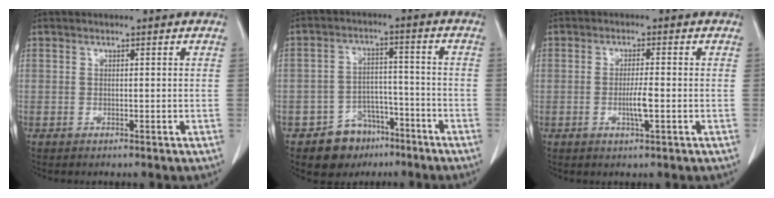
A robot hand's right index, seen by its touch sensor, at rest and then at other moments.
{"total": 7.6, "force": [-5.0, 5.5, 1.7], "torque": [-0.022, 0.016, -0.073]}
{"total": 5.6, "force": [-1.3, 0.2, 5.5], "torque": [-0.104, -0.010, -0.023]}